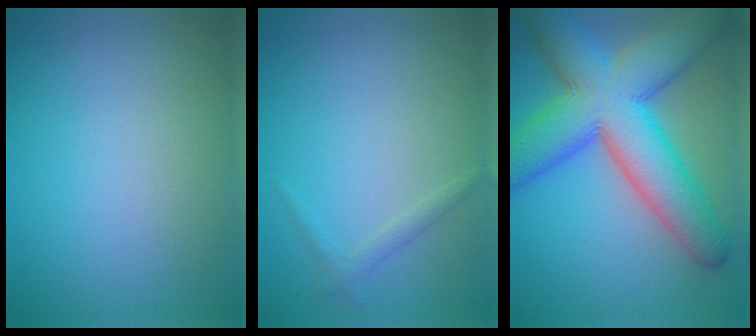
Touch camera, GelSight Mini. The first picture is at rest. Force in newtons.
{"total": 1.1, "press": 1.1, "slide": 0.1}
{"total": 12.2, "press": 12.2, "slide": 0.3}